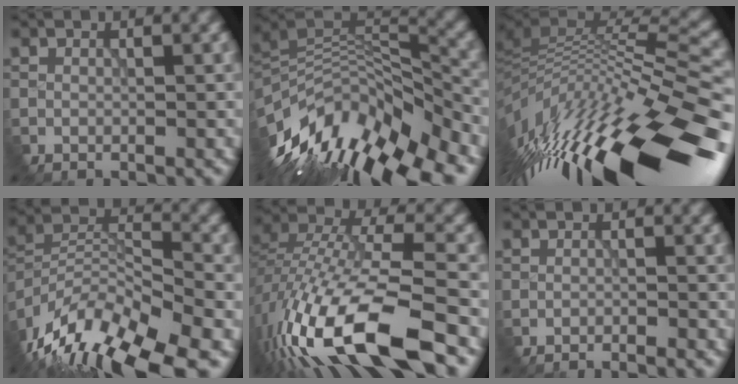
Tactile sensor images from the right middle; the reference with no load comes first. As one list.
[{"total": 12.2, "force": [-6.0, 5.5, 9.1], "torque": [-0.210, 0.012, -0.108]}, {"total": 14.7, "force": [-4.0, 4.8, 13.3], "torque": [-0.258, 0.006, -0.067]}, {"total": 14.1, "force": [-9.9, 5.3, 8.5], "torque": [-0.195, -0.014, -0.155]}, {"total": 13.3, "force": [-6.9, 4.3, 10.5], "torque": [-0.242, -0.003, -0.129]}, {"total": 2.4, "force": [-2.4, 0.0, 0.1], "torque": [-0.011, -0.002, -0.034]}]